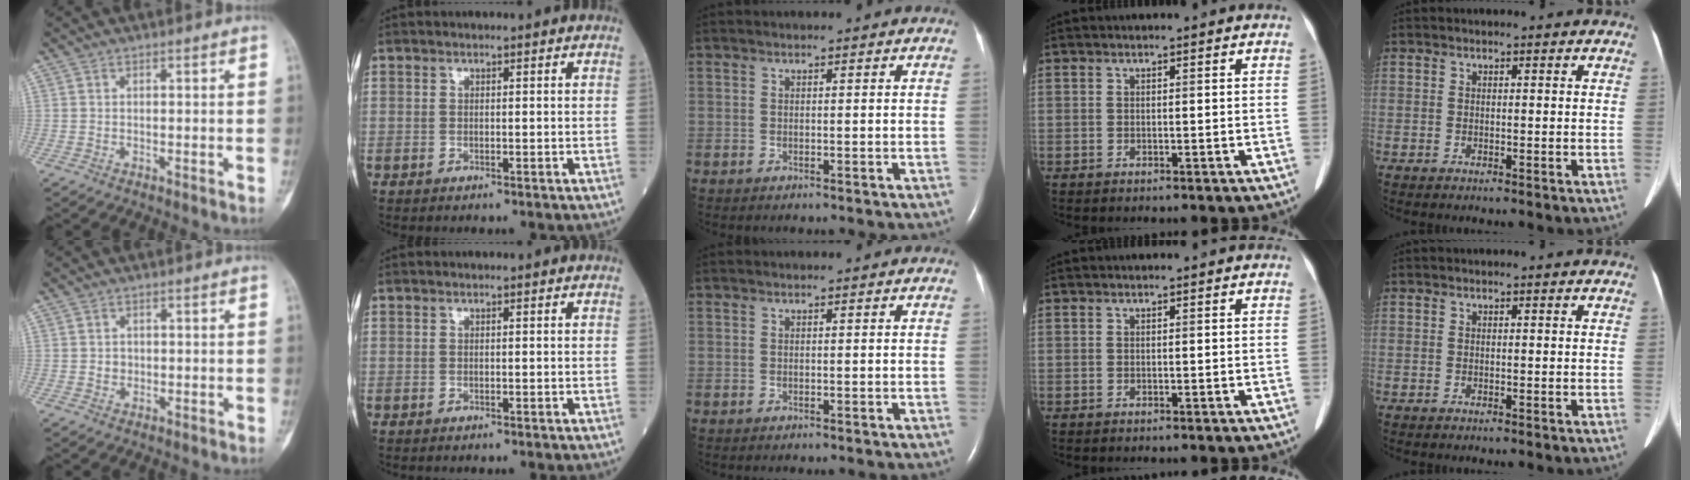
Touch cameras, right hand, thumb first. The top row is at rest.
{"thumb": {"total": 1.5, "force": [-0.1, 1.4, 0.6], "torque": [-0.004, 0.004, 0.000]}}